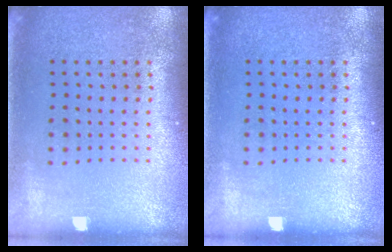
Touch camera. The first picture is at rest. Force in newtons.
{"total": 0.0}